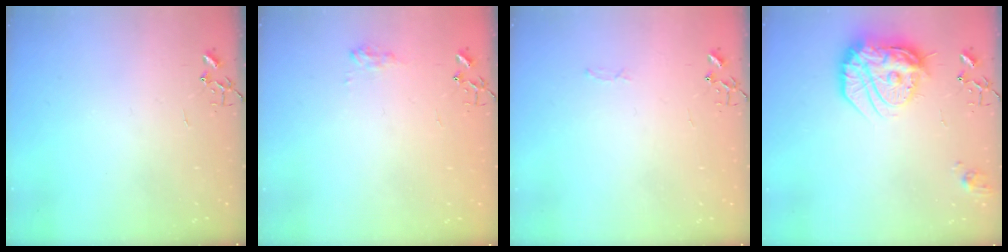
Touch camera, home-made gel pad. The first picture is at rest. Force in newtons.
{"total": 7.8, "press": 7.8, "slide": 0.7}
{"total": 2.8, "press": 2.8, "slide": 0.4}
{"total": 19.3, "press": 19.2, "slide": 1.7}